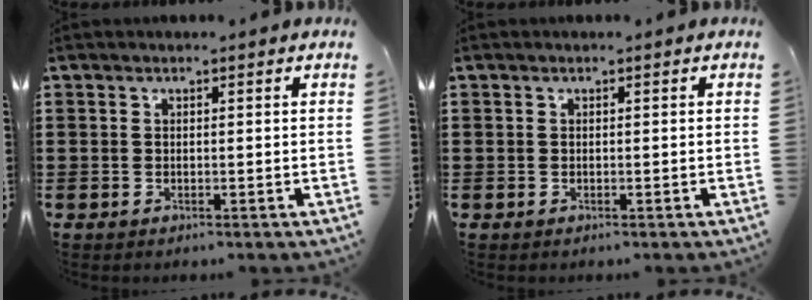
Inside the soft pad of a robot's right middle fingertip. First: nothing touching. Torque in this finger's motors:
{"motor_torque": [0.22, 0.03, -0.04, 0.01]}